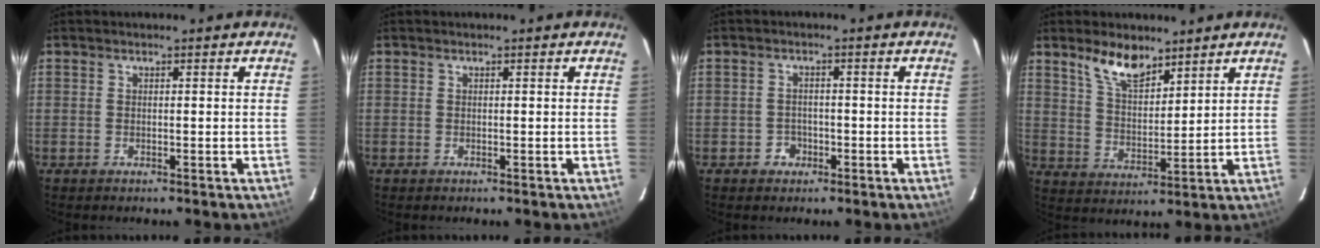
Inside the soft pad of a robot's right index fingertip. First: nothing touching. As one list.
[{"total": 0.0}, {"total": 2.7, "force": [-1.3, 2.4, 0.3], "torque": [-0.008, 0.007, -0.020]}, {"total": 8.2, "force": [6.1, 3.1, 4.5], "torque": [-0.079, 0.006, 0.119]}]